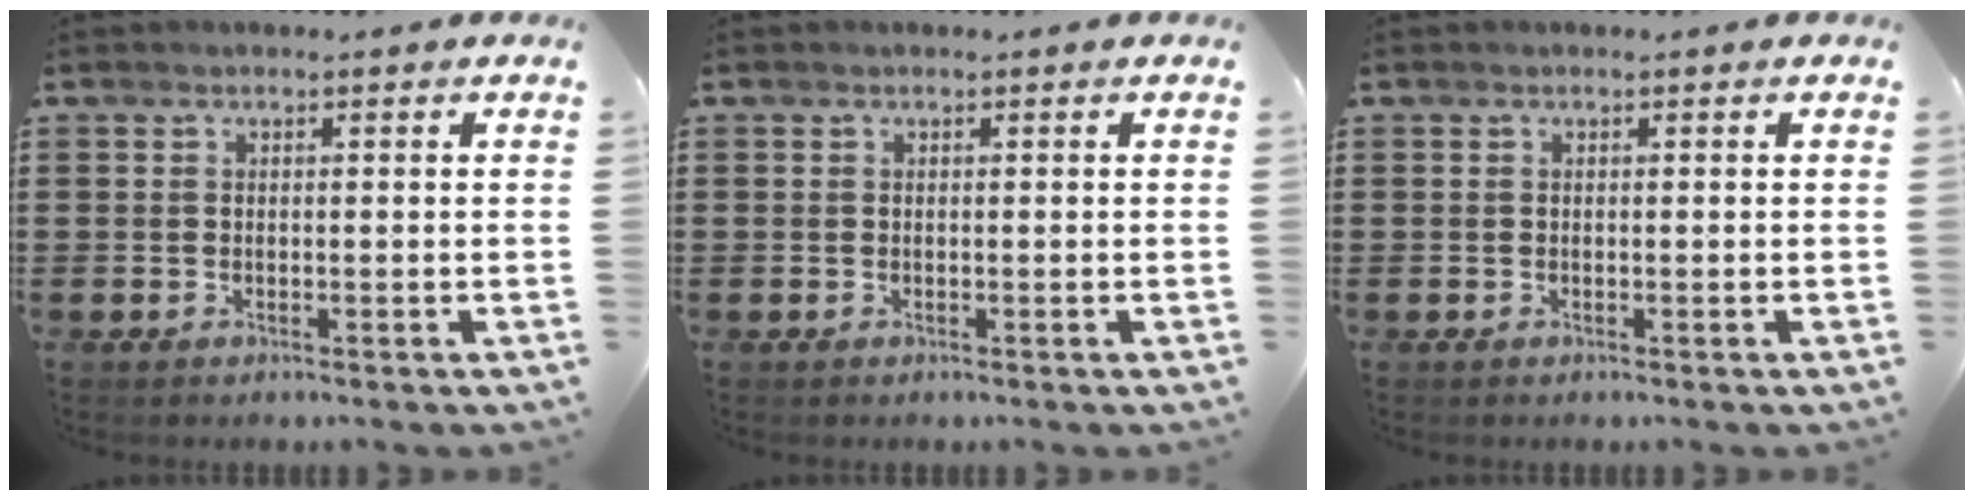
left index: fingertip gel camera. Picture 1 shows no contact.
{"total": 0.0}
{"total": 0.0}